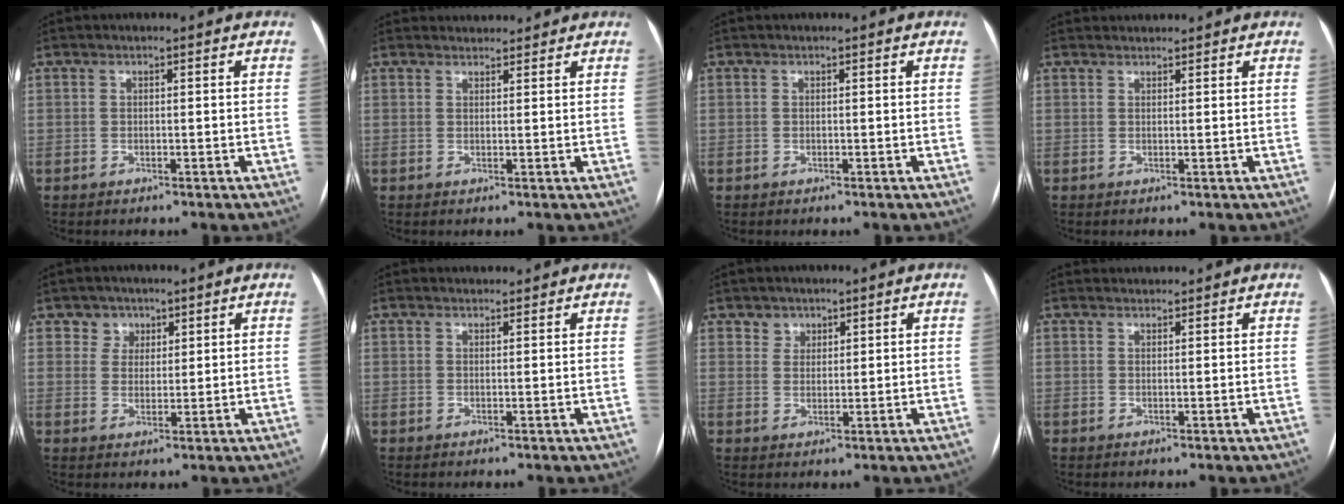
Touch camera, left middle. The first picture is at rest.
{"total": 3.7, "force": [3.6, 0.9, 0.1], "torque": [-0.002, 0.022, 0.048]}
{"total": 0.0}
{"total": 2.0, "force": [2.0, 0.2, -0.1], "torque": [-0.004, 0.024, 0.036]}
{"total": 3.4, "force": [2.1, 2.6, -0.3], "torque": [0.014, 0.003, 0.030]}
{"total": 2.8, "force": [2.7, 0.7, 0.3], "torque": [-0.005, 0.022, 0.036]}
{"total": 2.4, "force": [1.7, 1.7, -0.1], "torque": [0.011, 0.003, 0.023]}
{"total": 2.2, "force": [2.2, 0.3, -0.1], "torque": [-0.004, 0.023, 0.038]}